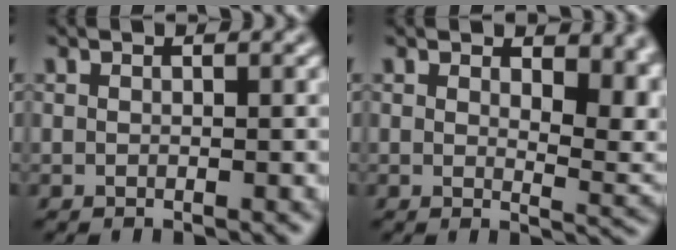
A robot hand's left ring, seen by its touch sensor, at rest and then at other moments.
{"total": 5.1, "force": [2.4, 2.5, 3.7], "torque": [-0.038, -0.009, 0.038]}